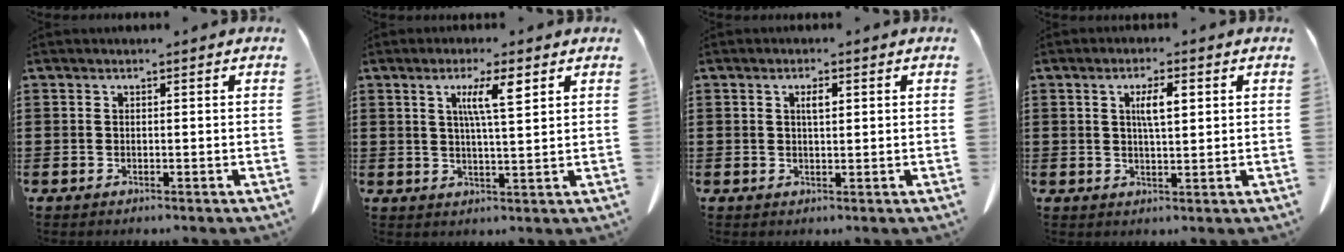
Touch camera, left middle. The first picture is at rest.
{"total": 5.8, "force": [2.7, 0.8, 5.1], "torque": [-0.098, 0.002, 0.041]}
{"total": 1.9, "force": [0.6, 0.6, 1.7], "torque": [-0.026, 0.001, 0.007]}
{"total": 3.9, "force": [1.2, 1.1, 3.5], "torque": [-0.064, 0.005, 0.015]}